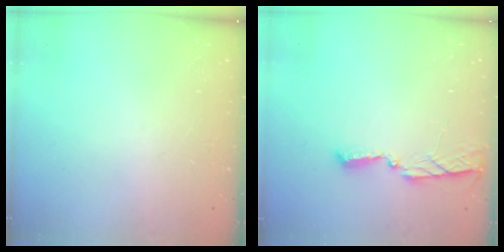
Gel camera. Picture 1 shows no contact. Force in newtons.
{"total": 4.0, "press": 4.0, "slide": 0.5}